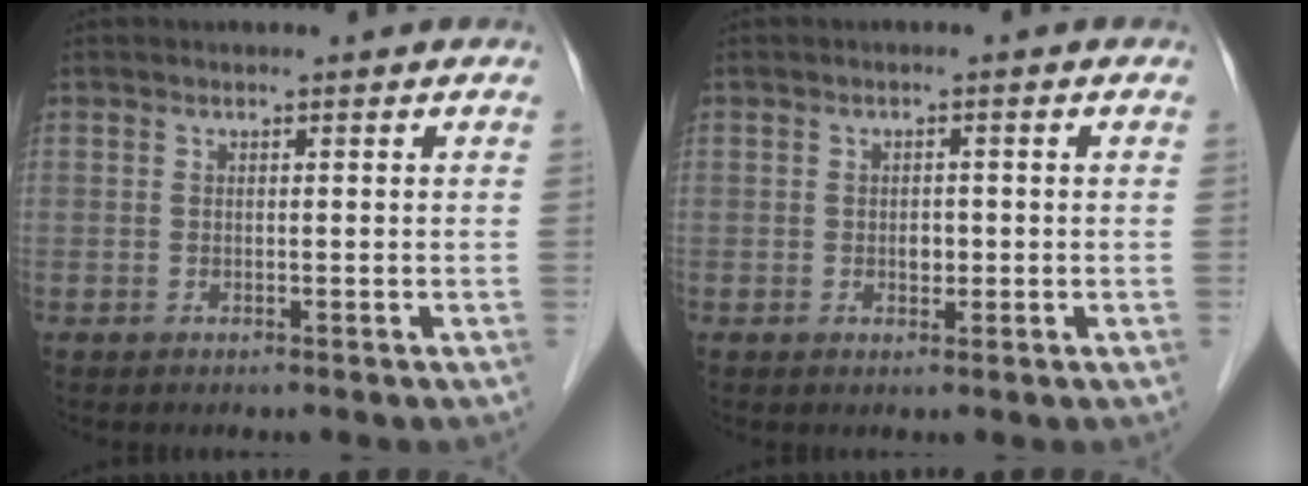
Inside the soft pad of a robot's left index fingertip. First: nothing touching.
{"total": 1.6, "force": [-0.3, 1.1, 1.2], "torque": [-0.019, 0.002, -0.002]}